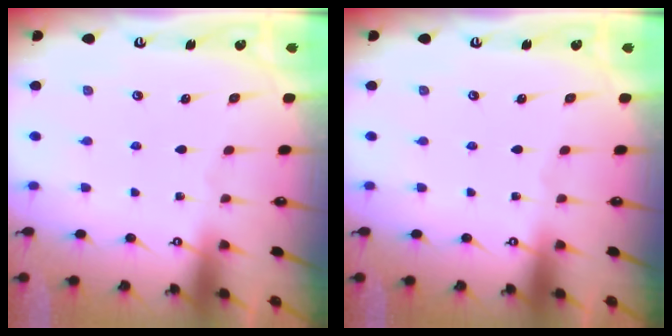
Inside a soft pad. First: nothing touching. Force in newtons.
{"total": 0.0}